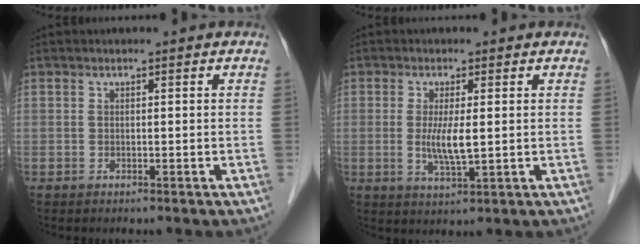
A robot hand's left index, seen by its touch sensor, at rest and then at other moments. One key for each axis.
{"total": 4.6, "fx": 0.0, "fy": 0.7, "fz": 4.5, "tx": -0.095, "ty": -0.010, "tz": 0.002}